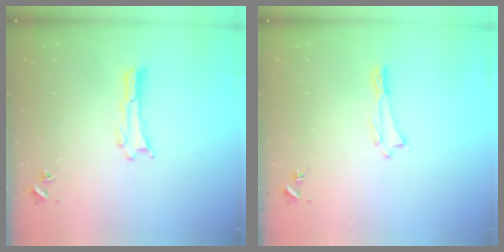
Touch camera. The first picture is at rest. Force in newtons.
{"total": 0.0}